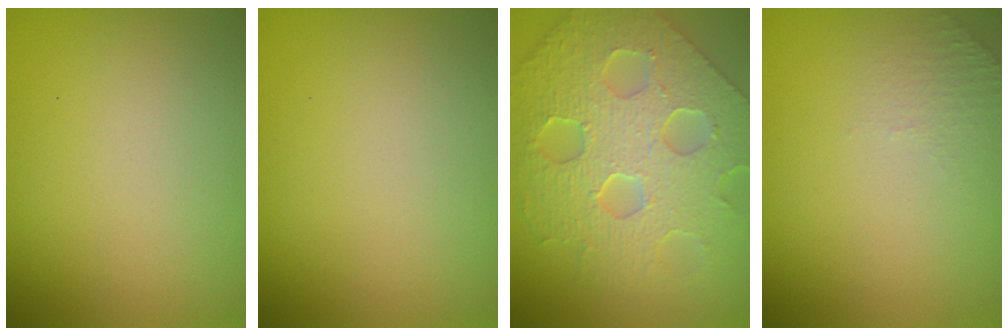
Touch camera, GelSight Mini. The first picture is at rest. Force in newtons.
{"total": 0.0}
{"total": 7.9, "press": 6.5, "slide": 4.4}
{"total": 1.0, "press": 0.5, "slide": 0.9}